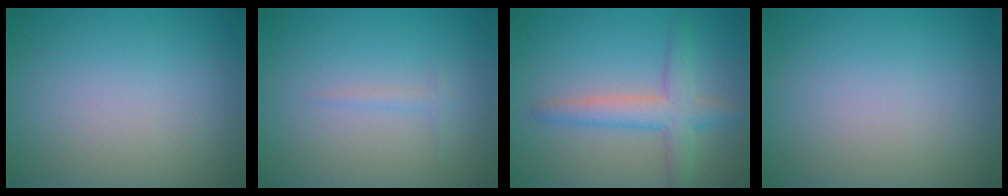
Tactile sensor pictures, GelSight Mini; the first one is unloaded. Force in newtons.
{"total": 0.7, "press": 0.7, "slide": 0.0}
{"total": 4.0, "press": 4.0, "slide": 0.2}
{"total": 0.0}